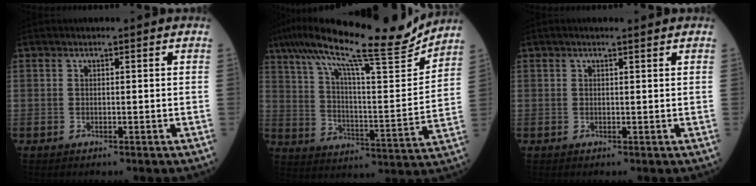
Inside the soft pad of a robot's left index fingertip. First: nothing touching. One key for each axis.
{"total": 20.9, "fx": 17.7, "fy": 1.3, "fz": 11.2, "tx": -0.195, "ty": 0.003, "tz": 0.273}
{"total": 1.5, "fx": 1.2, "fy": 0.0, "fz": 0.9, "tx": -0.019, "ty": 0.008, "tz": 0.019}